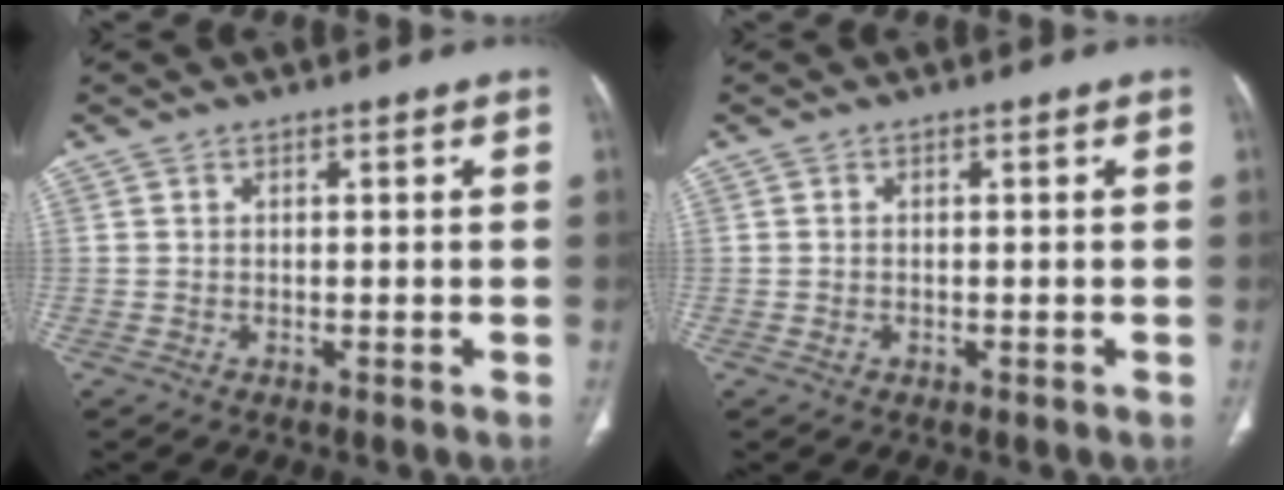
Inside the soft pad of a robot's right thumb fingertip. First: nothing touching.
{"total": 0.6, "force": [-0.2, 0.5, 0.3], "torque": [-0.010, 0.003, -0.002]}